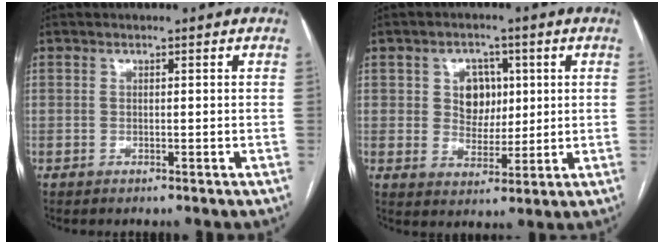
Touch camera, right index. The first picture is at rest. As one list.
[{"total": 6.0, "force": [1.6, 4.7, 3.3], "torque": [-0.052, 0.009, 0.036]}]